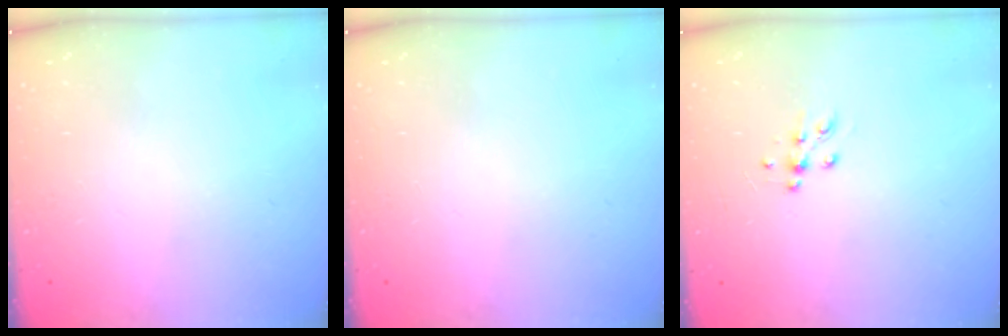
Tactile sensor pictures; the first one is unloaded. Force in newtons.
{"total": 0.0}
{"total": 7.5, "press": 7.4, "slide": 1.0}